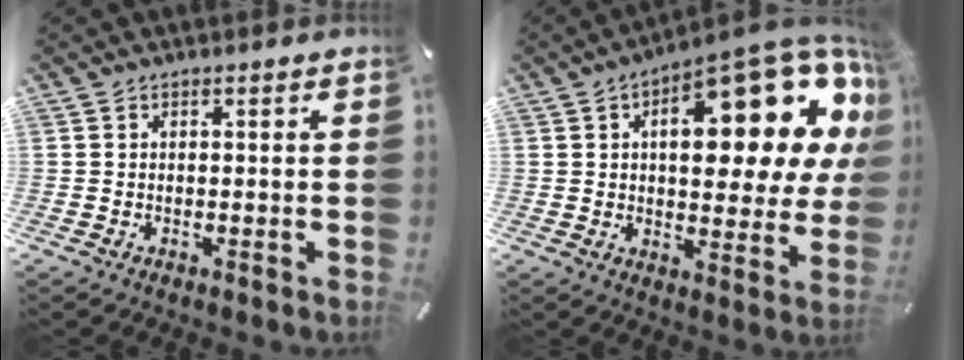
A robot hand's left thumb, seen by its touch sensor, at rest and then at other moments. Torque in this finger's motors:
{"motor_torque": [2.51, 2.50, 1.57, -1.20, 0.36]}